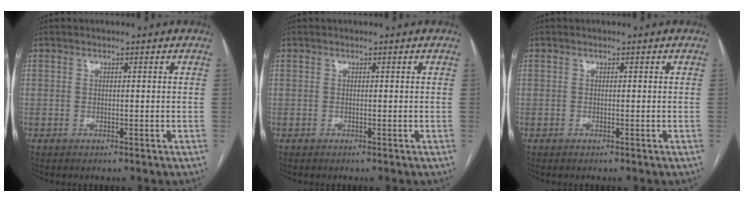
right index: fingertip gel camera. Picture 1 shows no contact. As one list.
[{"total": 0.0}, {"total": 0.0}]